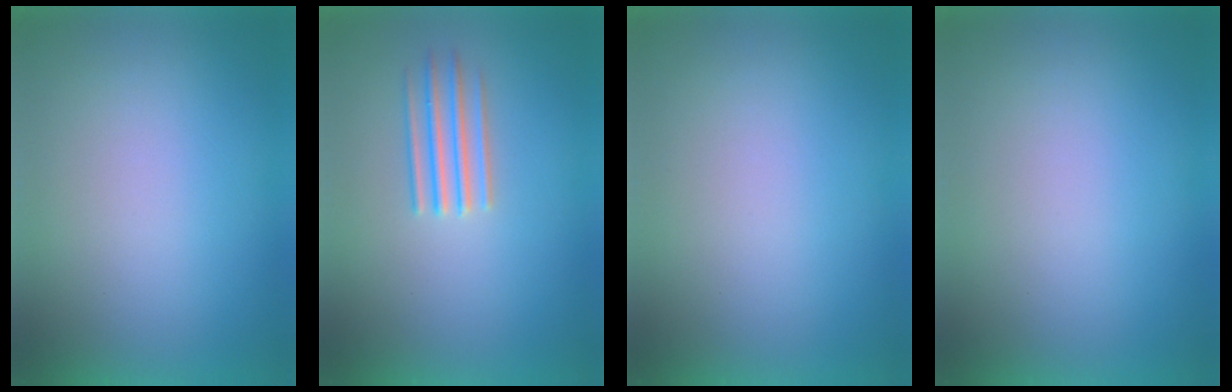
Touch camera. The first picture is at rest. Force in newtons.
{"total": 2.9}
{"total": 0.0}
{"total": 0.0}